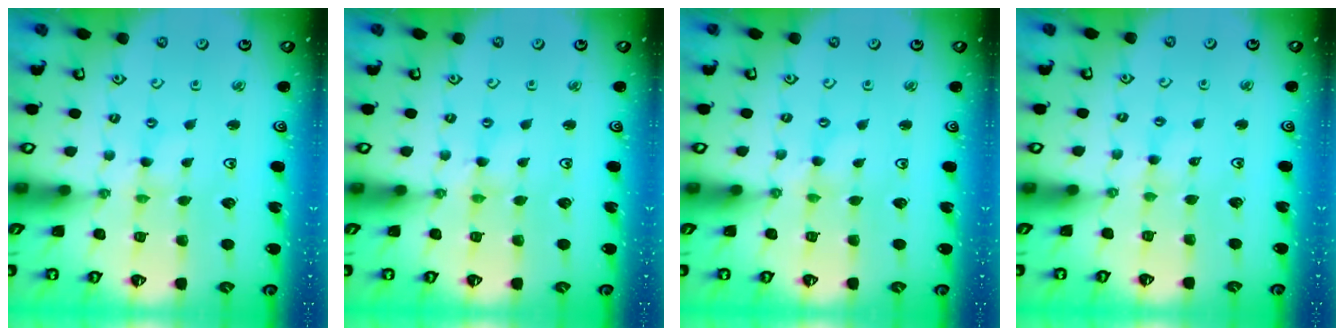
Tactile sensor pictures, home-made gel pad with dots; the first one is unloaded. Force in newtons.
{"total": 0.0}
{"total": 0.0}
{"total": 1.7, "press": 1.7, "slide": 0.4}